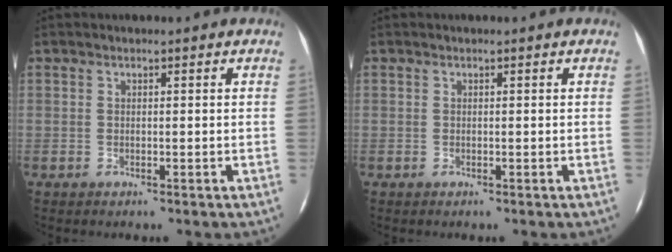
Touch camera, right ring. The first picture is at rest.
{"total": 0.0}